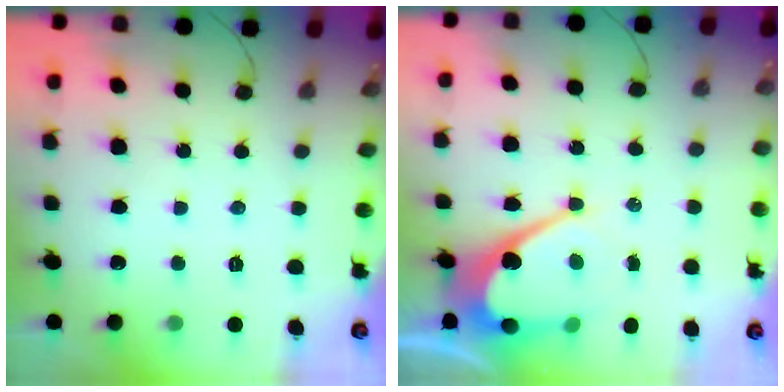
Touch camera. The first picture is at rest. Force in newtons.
{"total": 13.0, "press": 12.9, "slide": 1.0}